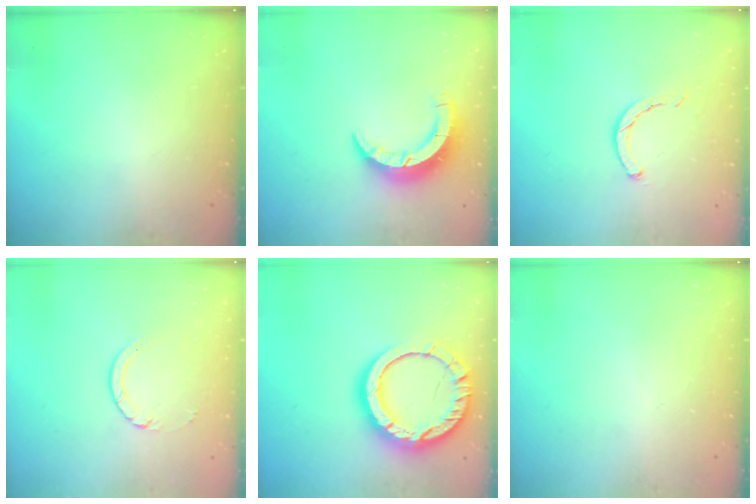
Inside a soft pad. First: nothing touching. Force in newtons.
{"total": 7.7, "press": 7.7, "slide": 0.4}
{"total": 2.3, "press": 2.2, "slide": 0.5}
{"total": 3.0, "press": 2.9, "slide": 0.4}
{"total": 18.3, "press": 18.2, "slide": 1.7}
{"total": 0.0}